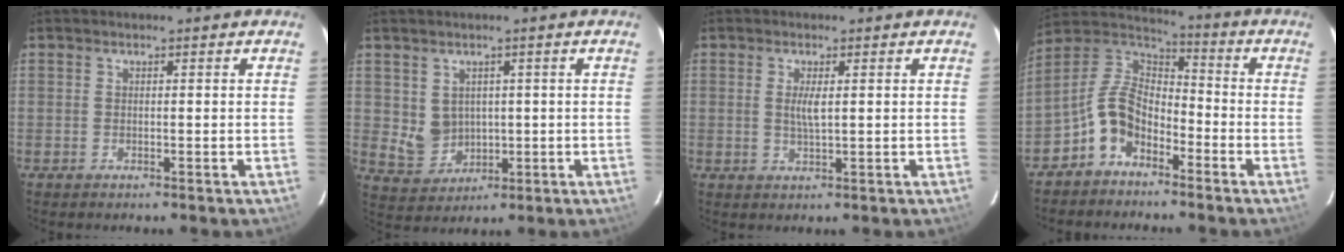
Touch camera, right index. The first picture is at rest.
{"total": 5.5, "force": [0.9, 5.0, 2.1], "torque": [-0.045, 0.002, 0.039]}
{"total": 2.8, "force": [0.5, 0.6, 2.7], "torque": [-0.053, -0.004, 0.009]}
{"total": 10.1, "force": [-5.7, 6.2, 5.6], "torque": [-0.125, 0.026, -0.118]}